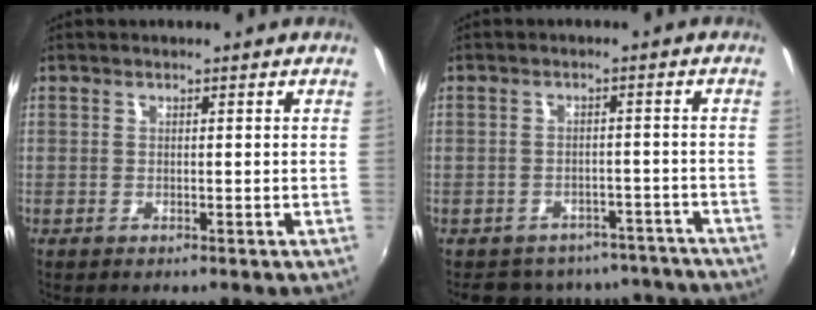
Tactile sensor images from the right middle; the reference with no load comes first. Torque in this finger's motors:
{"motor_torque": [0.78, -1.05, 0.07, 0.00]}